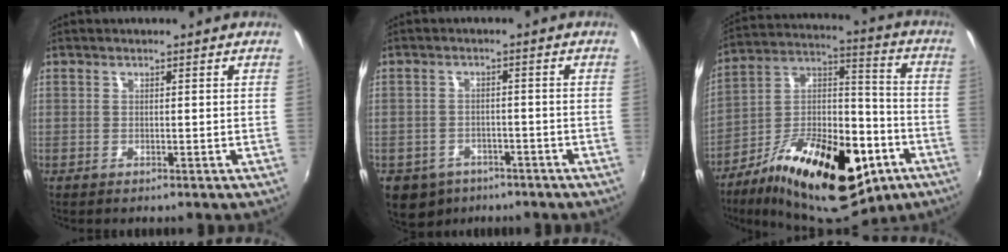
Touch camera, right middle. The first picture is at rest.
{"total": 9.5, "force": [-5.9, 6.6, 3.3], "torque": [-0.094, -0.004, -0.080]}
{"total": 28.2, "force": [-14.2, 13.3, 20.4], "torque": [-0.336, 0.010, -0.214]}